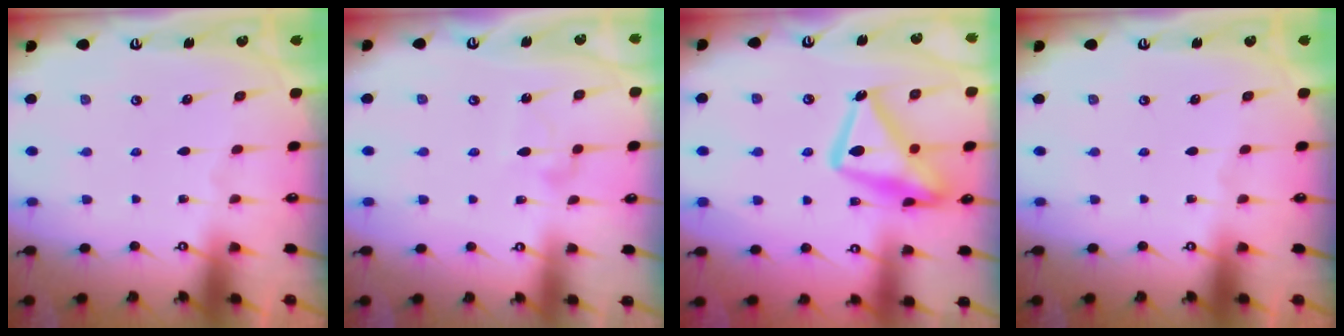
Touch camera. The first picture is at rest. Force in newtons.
{"total": 5.7, "press": 5.7, "slide": 0.4}
{"total": 18.8, "press": 18.7, "slide": 1.6}
{"total": 0.0}